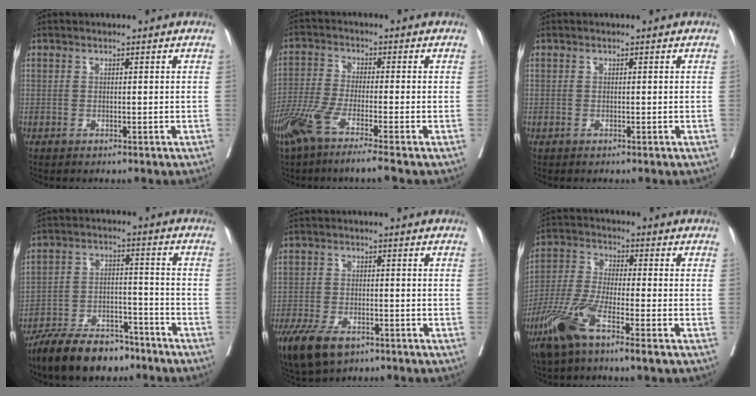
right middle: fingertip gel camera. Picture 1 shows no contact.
{"total": 7.8, "force": [-5.3, -0.2, 5.8], "torque": [-0.118, -0.024, -0.106]}
{"total": 0.0}
{"total": 12.2, "force": [-10.1, 4.5, 5.2], "torque": [-0.086, 0.007, -0.171]}
{"total": 9.5, "force": [-6.1, 4.5, 5.8], "torque": [-0.110, -0.013, -0.103]}
{"total": 10.0, "force": [-5.5, 1.1, 8.3], "torque": [-0.180, -0.016, -0.113]}